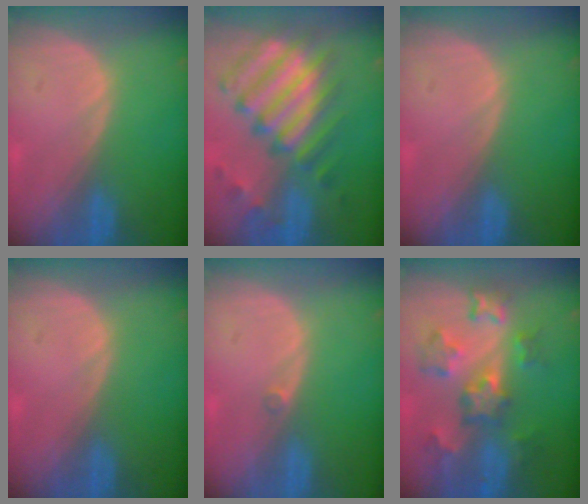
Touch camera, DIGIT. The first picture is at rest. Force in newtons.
{"total": 11.9, "press": 10.4, "slide": 5.7}
{"total": 0.0}
{"total": 0.0}
{"total": 0.7, "press": 0.6, "slide": 0.3}
{"total": 8.8, "press": 7.9, "slide": 4.0}